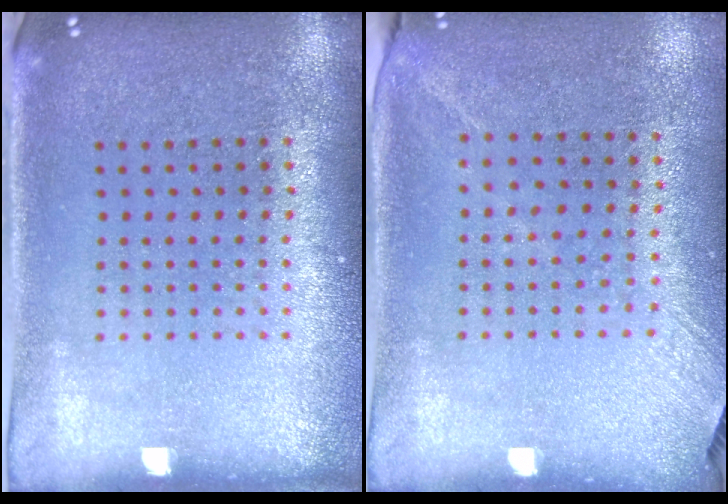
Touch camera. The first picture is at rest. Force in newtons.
{"total": 1.3, "press": 1.0, "slide": 0.9}